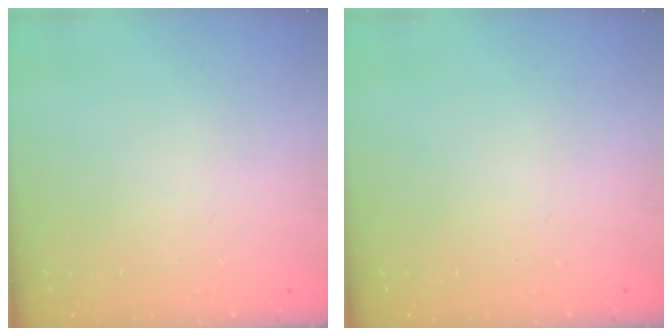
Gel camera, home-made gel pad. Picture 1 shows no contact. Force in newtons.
{"total": 0.0}